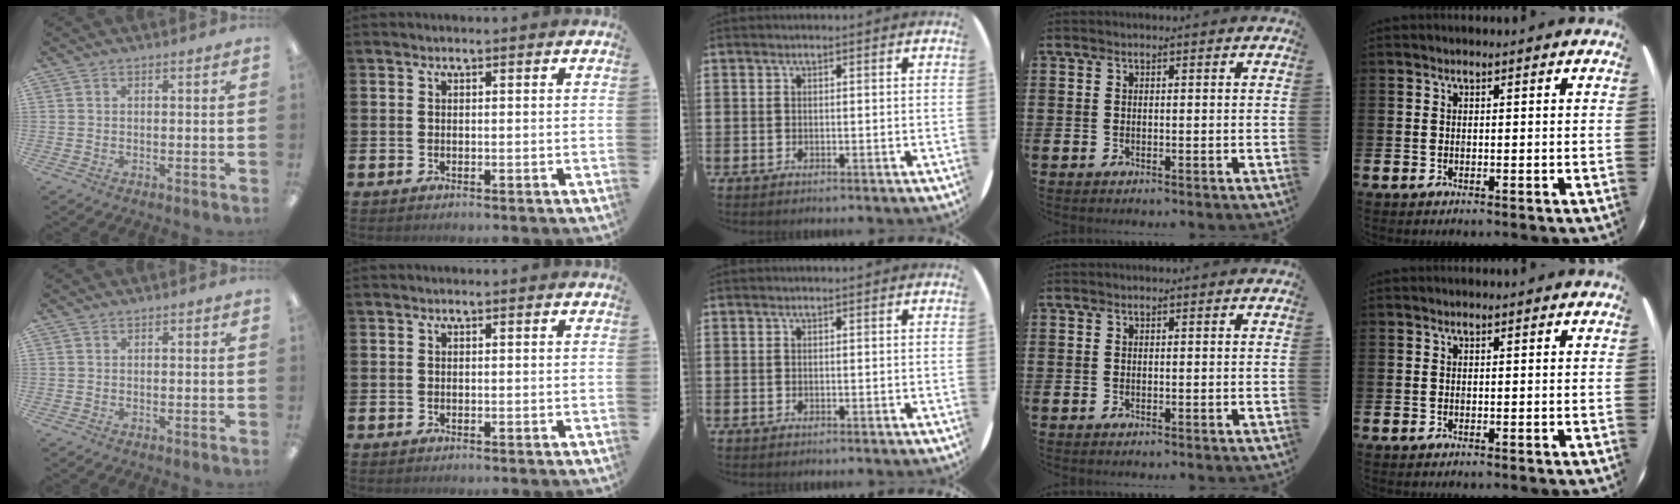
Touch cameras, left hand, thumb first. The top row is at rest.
{}